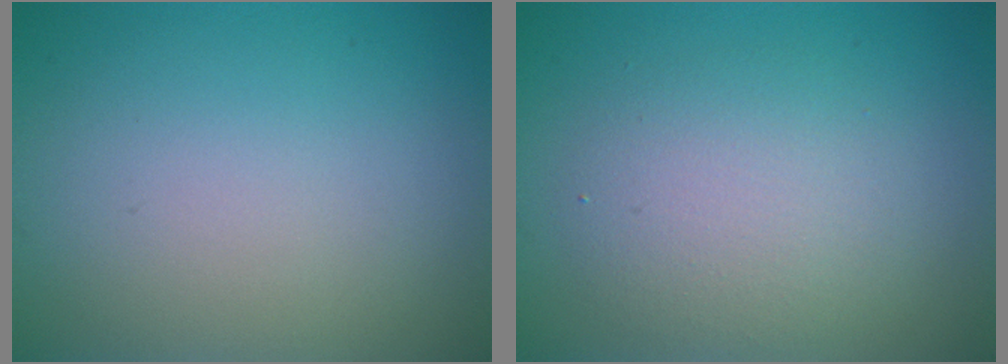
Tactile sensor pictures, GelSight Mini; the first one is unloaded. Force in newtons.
{"total": 3.9, "press": 3.9, "slide": 0.2}